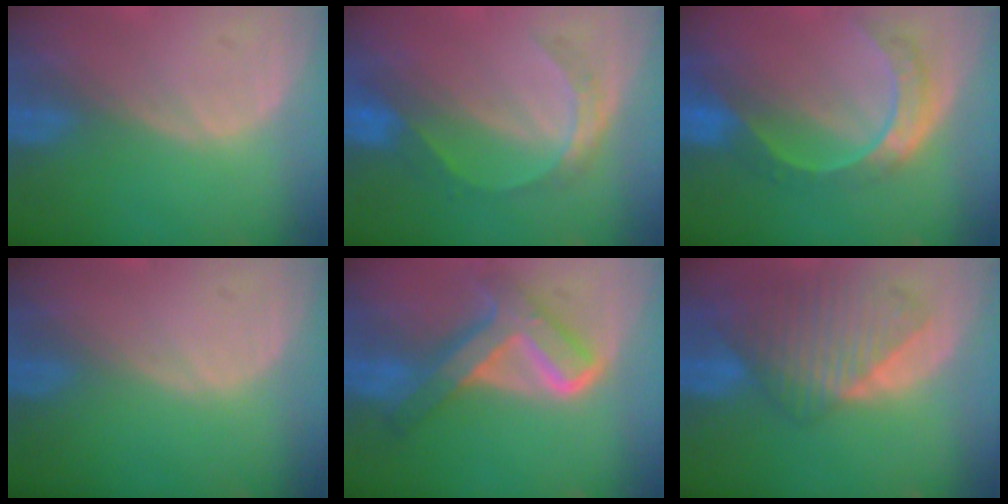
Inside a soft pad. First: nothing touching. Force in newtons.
{"total": 5.3, "press": 5.0, "slide": 1.6}
{"total": 8.3, "press": 6.9, "slide": 4.6}
{"total": 0.0}
{"total": 8.3, "press": 8.3, "slide": 0.6}
{"total": 9.5, "press": 8.4, "slide": 4.6}